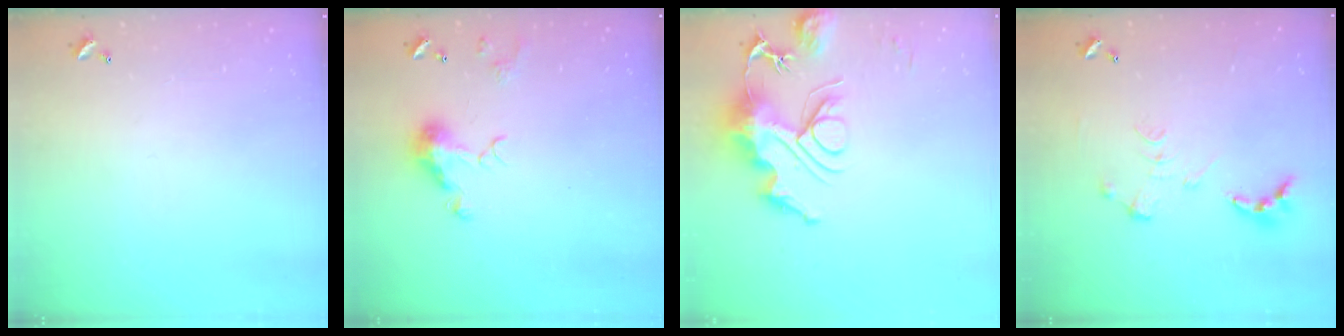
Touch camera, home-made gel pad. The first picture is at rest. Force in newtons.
{"total": 7.3, "press": 7.3, "slide": 1.0}
{"total": 13.8, "press": 13.7, "slide": 0.8}
{"total": 0.0}